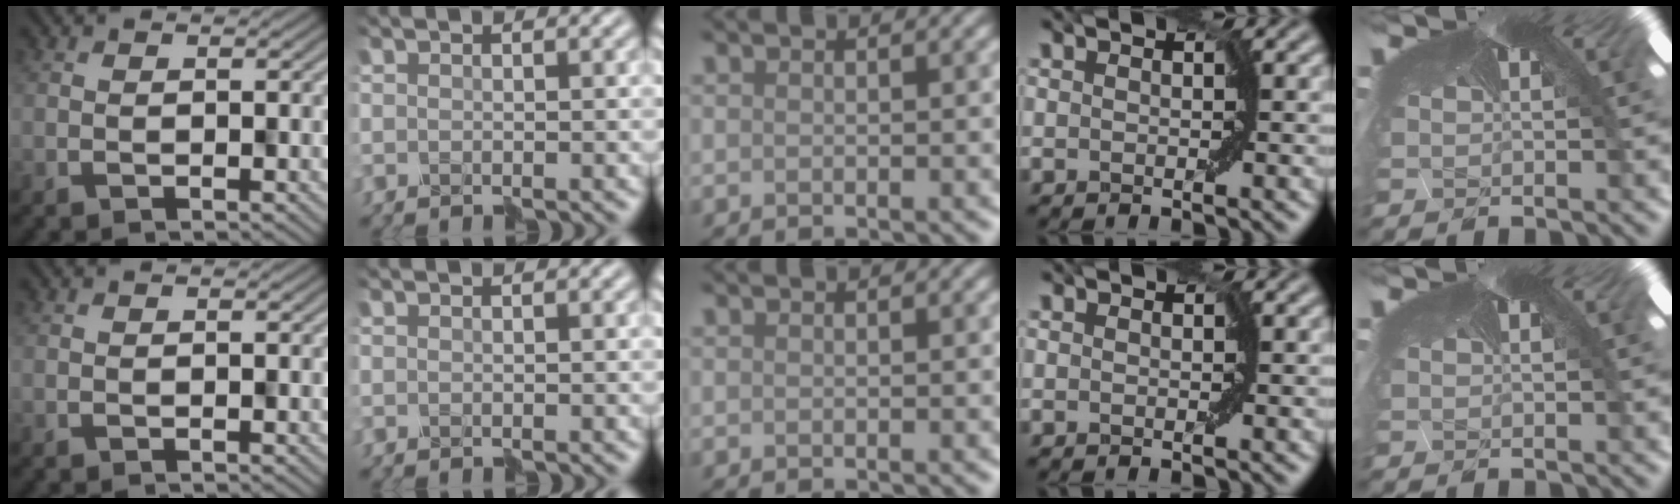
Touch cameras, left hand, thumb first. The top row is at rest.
{}